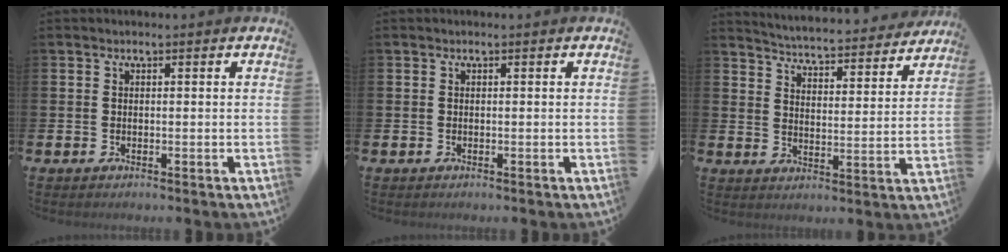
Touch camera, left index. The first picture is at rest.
{"total": 0.0}
{"total": 4.9, "force": [4.9, 0.3, 0.7], "torque": [-0.033, -0.047, 0.079]}